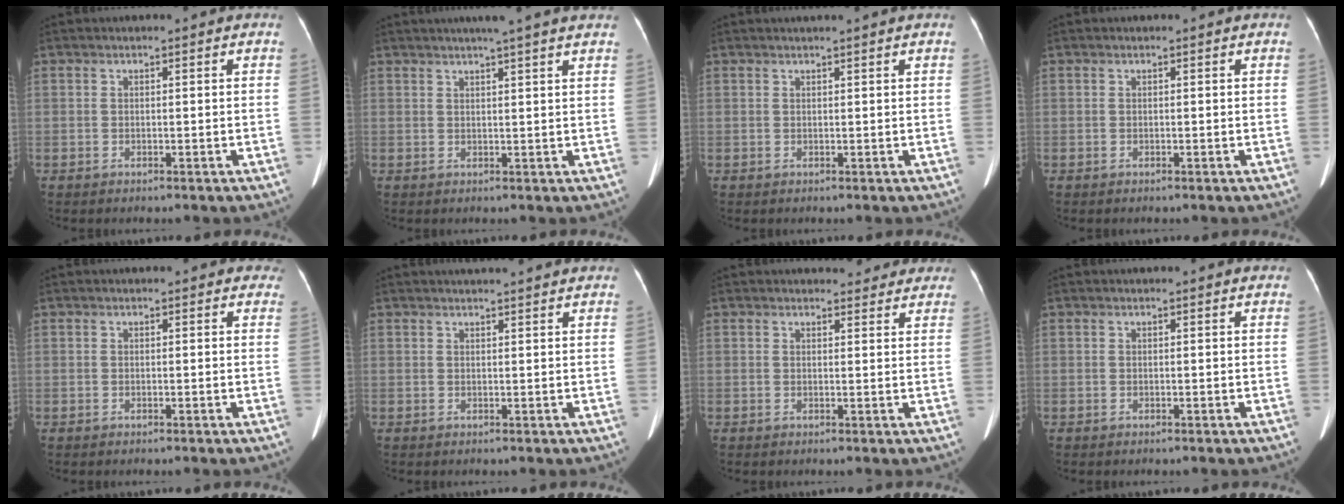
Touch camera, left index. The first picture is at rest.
{"total": 7.6, "force": [6.3, -0.8, 4.2], "torque": [-0.057, 0.022, 0.071]}
{"total": 2.2, "force": [1.9, -0.4, 1.0], "torque": [-0.011, 0.016, 0.031]}
{"total": 0.0}
{"total": 1.5, "force": [1.2, 0.9, 0.2], "torque": [0.011, -0.004, -0.005]}
{"total": 5.3, "force": [5.0, 0.0, 1.9], "torque": [-0.025, 0.021, 0.056]}
{"total": 5.4, "force": [5.0, 1.9, 0.9], "torque": [0.006, 0.001, 0.045]}
{"total": 1.0, "force": [0.9, 0.1, 0.2], "torque": [-0.007, 0.005, 0.006]}